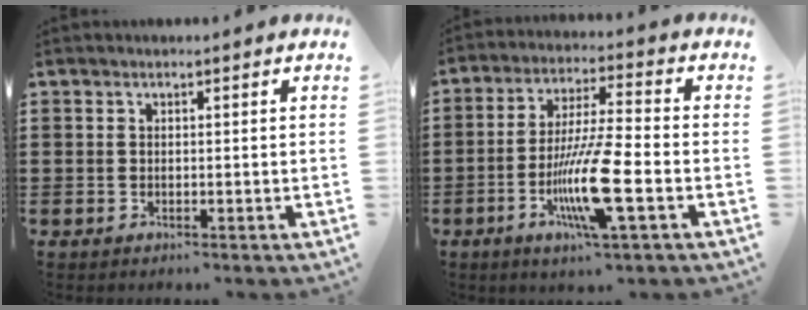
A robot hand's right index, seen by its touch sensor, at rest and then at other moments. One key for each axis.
{"total": 12.0, "fx": -4.0, "fy": 1.8, "fz": 11.2, "tx": -0.228, "ty": -0.015, "tz": -0.079}